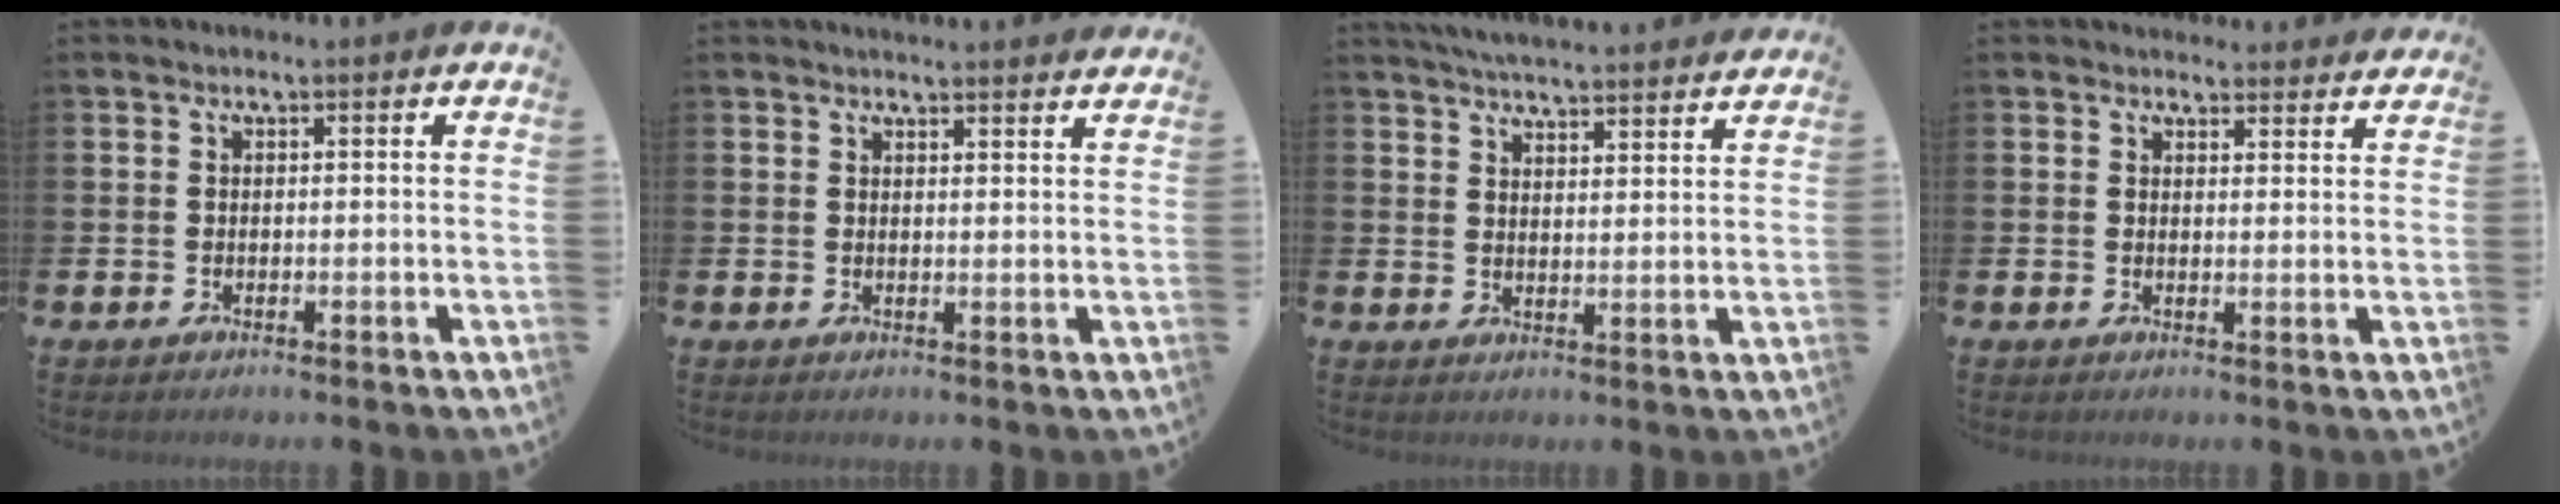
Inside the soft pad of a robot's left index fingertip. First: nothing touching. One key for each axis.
{"total": 2.5, "fx": 2.5, "fy": -0.1, "fz": -0.2, "tx": 0.011, "ty": -0.020, "tz": 0.042}
{"total": 5.4, "fx": 5.4, "fy": 0.2, "fz": 0.6, "tx": -0.021, "ty": -0.035, "tz": 0.096}
{"total": 3.0, "fx": 2.9, "fy": 0.8, "fz": -0.1, "tx": 0.009, "ty": -0.016, "tz": 0.051}